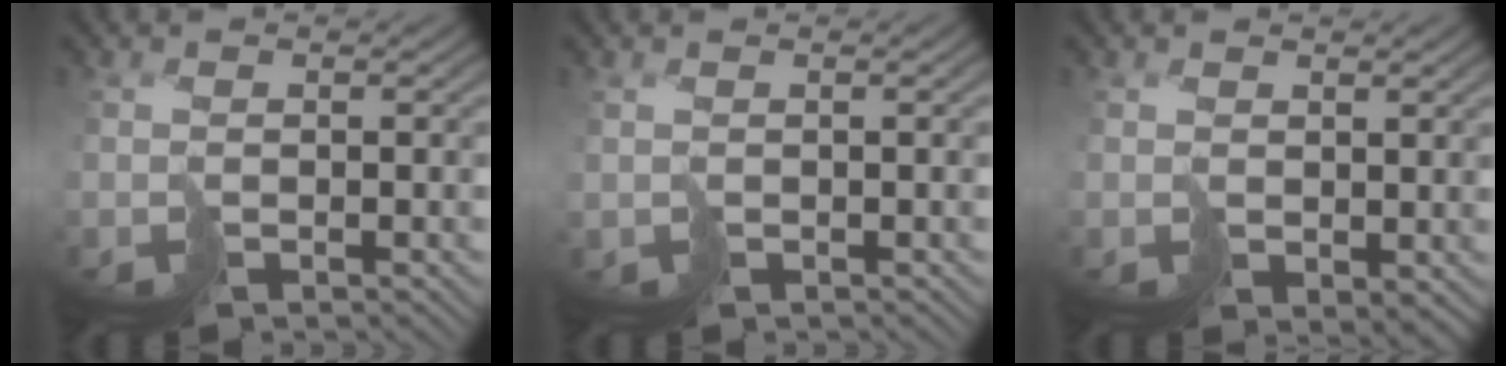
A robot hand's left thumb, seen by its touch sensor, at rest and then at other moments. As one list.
[{"total": 0.9, "force": [0.4, 0.6, 0.5], "torque": [-0.014, -0.005, 0.012]}, {"total": 2.6, "force": [0.5, 1.7, 1.9], "torque": [-0.037, -0.007, 0.017]}]